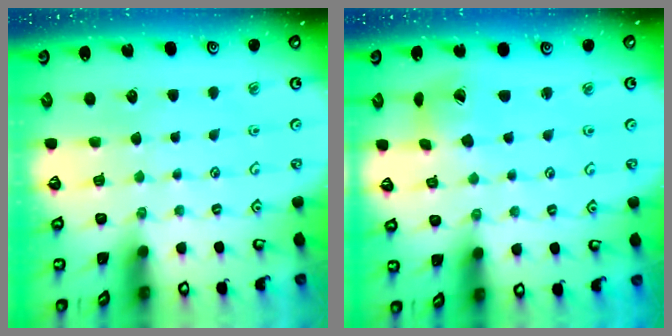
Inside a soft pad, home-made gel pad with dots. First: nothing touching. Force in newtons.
{"total": 4.3, "press": 4.3, "slide": 0.4}